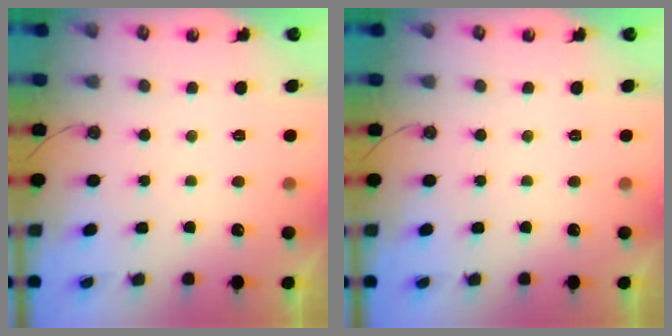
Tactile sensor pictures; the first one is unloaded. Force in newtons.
{"total": 0.0}